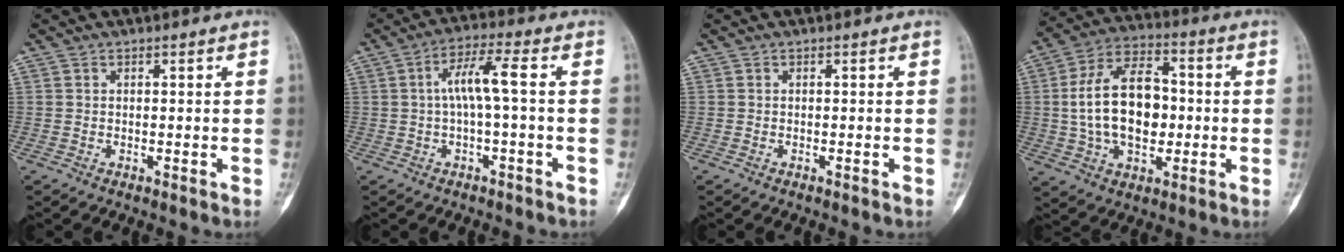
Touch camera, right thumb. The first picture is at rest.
{"total": 6.3, "force": [0.0, 0.9, 6.2], "torque": [-0.130, 0.028, -0.003]}
{"total": 0.0}
{"total": 17.0, "force": [-0.2, 10.4, 13.4], "torque": [-0.217, 0.026, -0.004]}